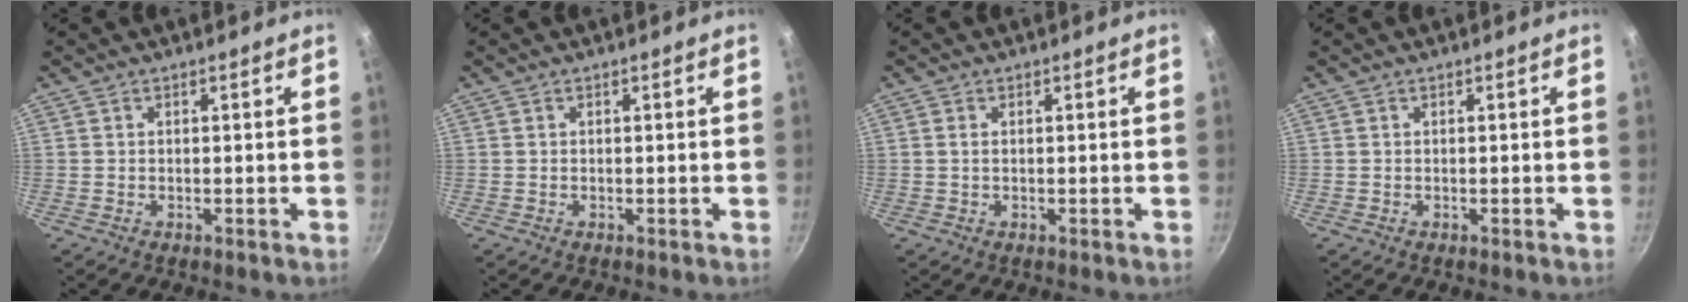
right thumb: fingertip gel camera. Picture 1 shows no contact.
{"total": 0.0}
{"total": 0.9, "force": [0.1, 0.5, 0.7], "torque": [-0.014, 0.001, 0.002]}
{"total": 0.0}